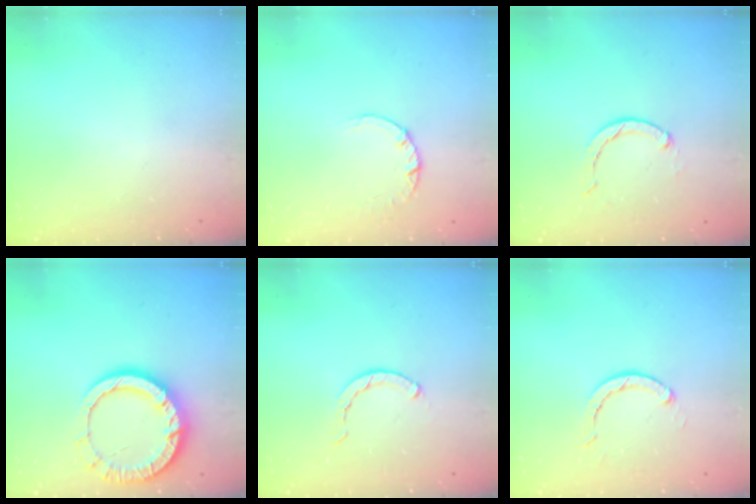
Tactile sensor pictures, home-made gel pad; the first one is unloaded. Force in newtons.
{"total": 1.8, "press": 1.8, "slide": 0.1}
{"total": 1.7, "press": 1.6, "slide": 0.3}
{"total": 13.0, "press": 12.9, "slide": 1.3}
{"total": 0.5, "press": 0.5, "slide": 0.2}
{"total": 2.9, "press": 2.9, "slide": 0.5}